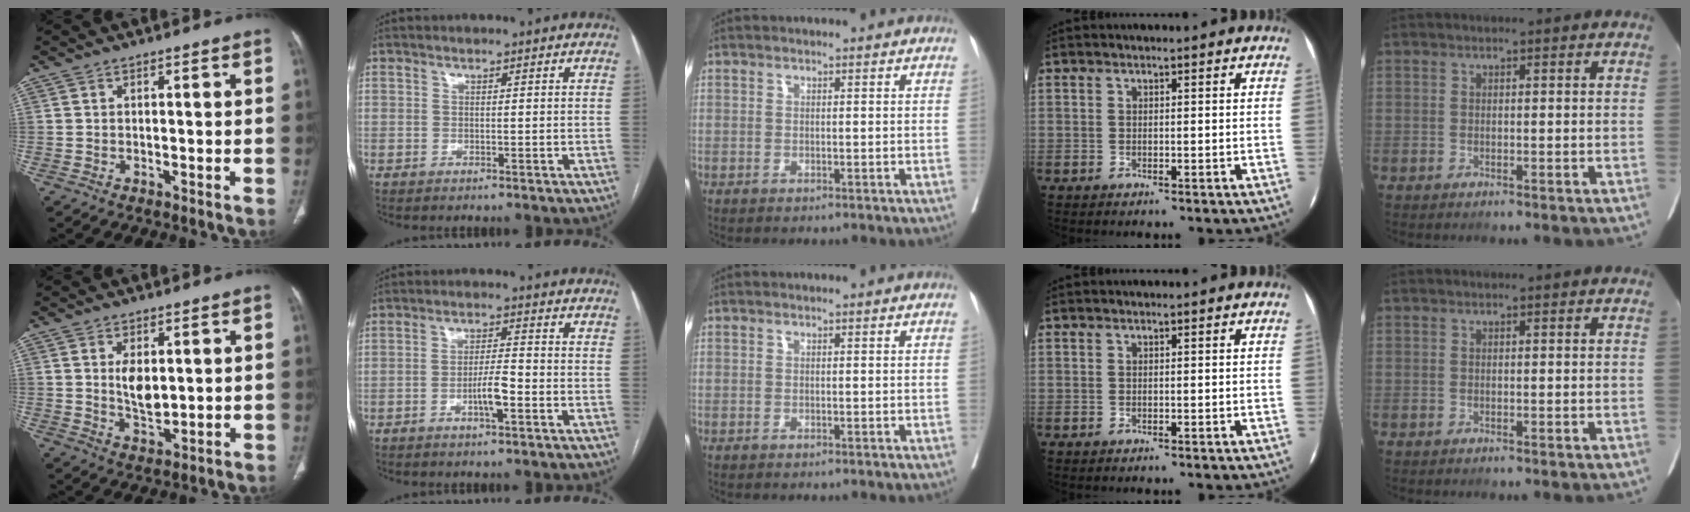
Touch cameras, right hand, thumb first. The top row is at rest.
{"thumb": {"total": 5.6, "force": [1.2, 3.0, 4.6], "torque": [-0.072, -0.015, 0.027]}, "index": {"total": 4.5, "force": [-1.8, 0.5, 4.0], "torque": [-0.073, 0.000, -0.034]}}